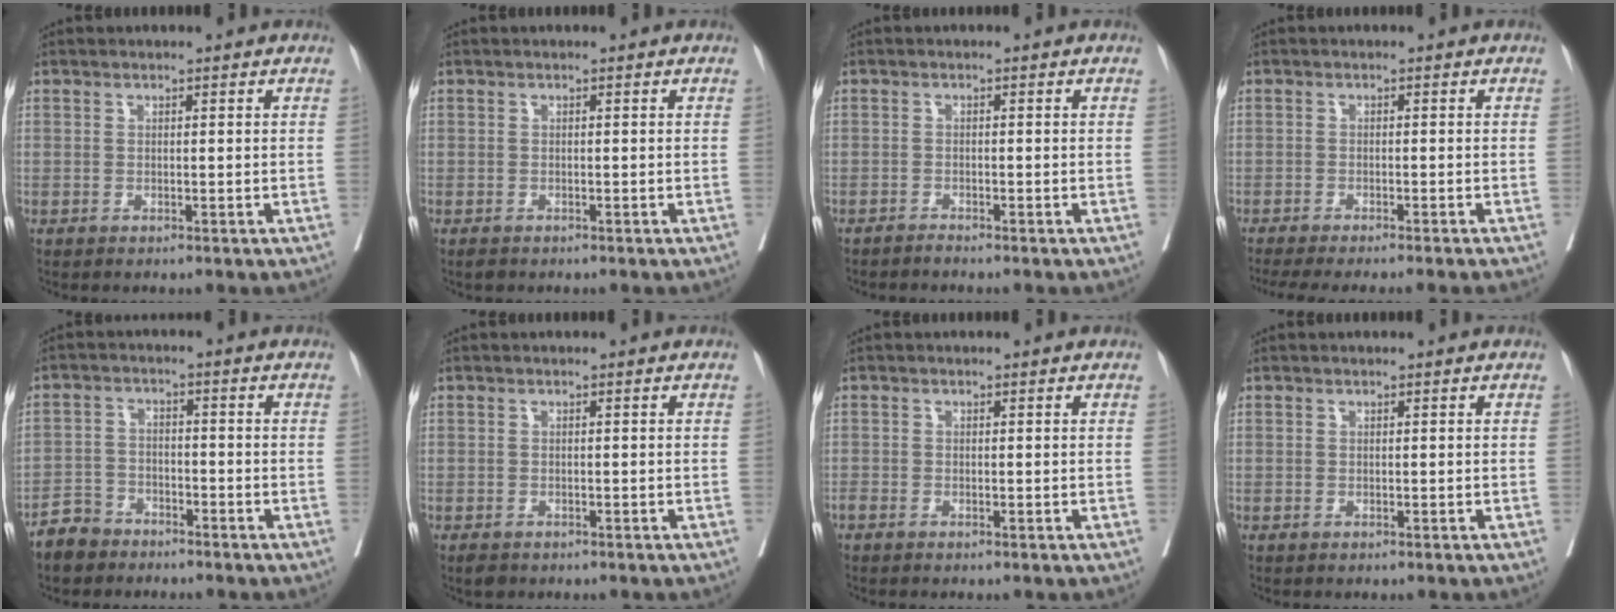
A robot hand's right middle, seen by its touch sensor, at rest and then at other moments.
{"total": 0.8, "force": [-0.7, 0.3, 0.3], "torque": [-0.007, -0.003, -0.007]}
{"total": 0.7, "force": [-0.7, -0.3, 0.0], "torque": [-0.002, -0.002, -0.011]}
{"total": 10.6, "force": [-9.3, -0.8, 5.1], "torque": [-0.042, -0.027, -0.128]}
{"total": 4.8, "force": [-4.1, 2.4, 0.7], "torque": [-0.020, 0.000, -0.079]}
{"total": 1.8, "force": [-1.4, 0.9, 0.7], "torque": [-0.012, -0.004, -0.016]}
{"total": 0.6, "force": [-0.5, 0.1, 0.3], "torque": [-0.013, -0.004, -0.011]}
{"total": 0.0}